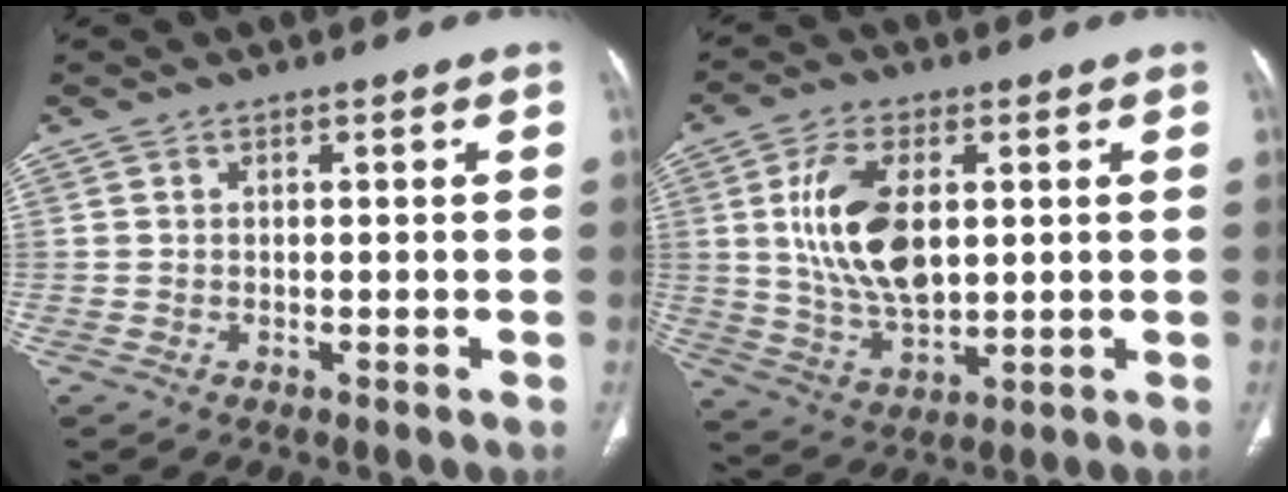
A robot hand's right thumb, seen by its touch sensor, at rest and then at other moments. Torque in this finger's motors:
{"motor_torque": [-1.19, 1.21, 0.99, 0.68, 0.13]}